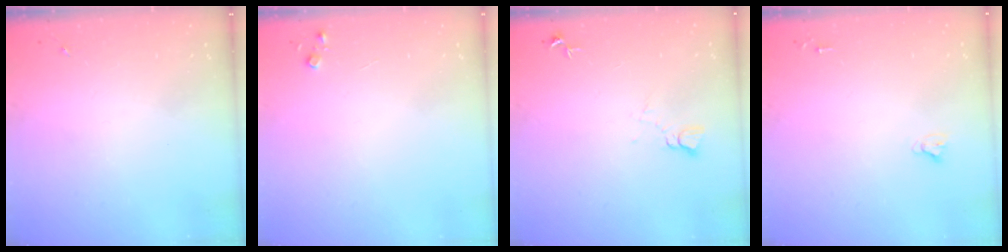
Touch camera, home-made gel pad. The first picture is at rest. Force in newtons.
{"total": 3.6, "press": 3.6, "slide": 0.4}
{"total": 4.3, "press": 4.3, "slide": 0.4}
{"total": 2.7, "press": 2.7, "slide": 0.2}